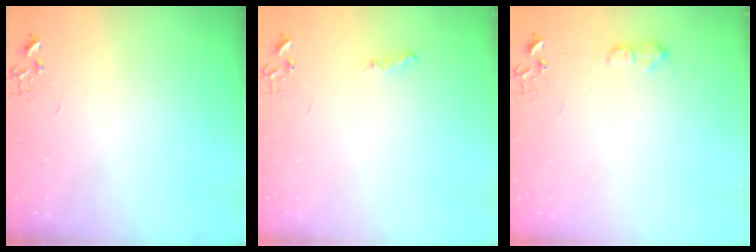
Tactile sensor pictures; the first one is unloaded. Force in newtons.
{"total": 4.8, "press": 4.7, "slide": 0.5}
{"total": 7.0, "press": 7.0, "slide": 0.8}